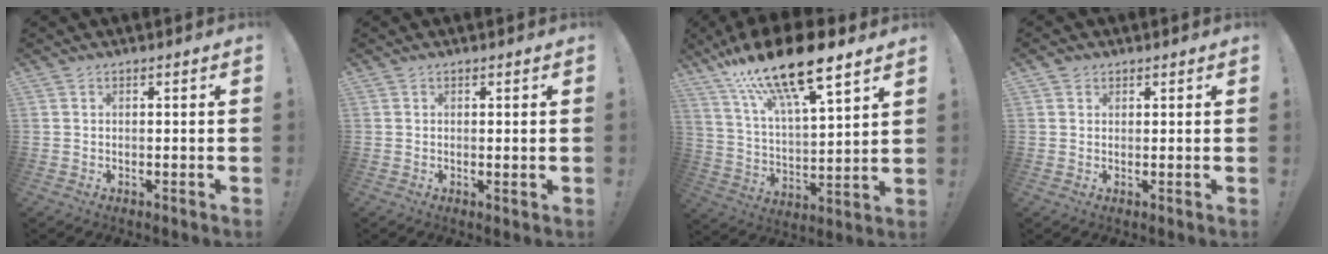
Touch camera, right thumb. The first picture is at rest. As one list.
[{"total": 1.0, "force": [0.4, -0.1, 0.9], "torque": [-0.010, -0.002, 0.004]}, {"total": 19.4, "force": [13.2, 5.2, 13.3], "torque": [-0.238, -0.079, 0.224]}, {"total": 1.5, "force": [0.9, 1.2, 0.3], "torque": [0.001, -0.003, 0.015]}]